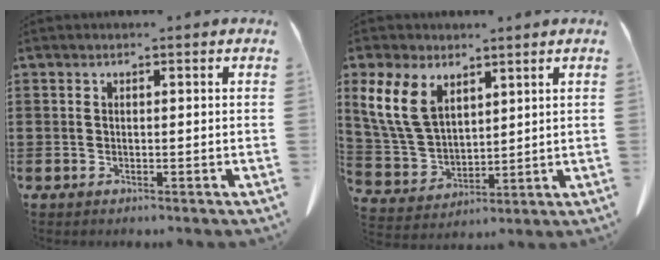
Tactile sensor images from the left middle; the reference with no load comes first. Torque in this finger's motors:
{"motor_torque": [1.92, -0.22, 0.44, 0.17]}